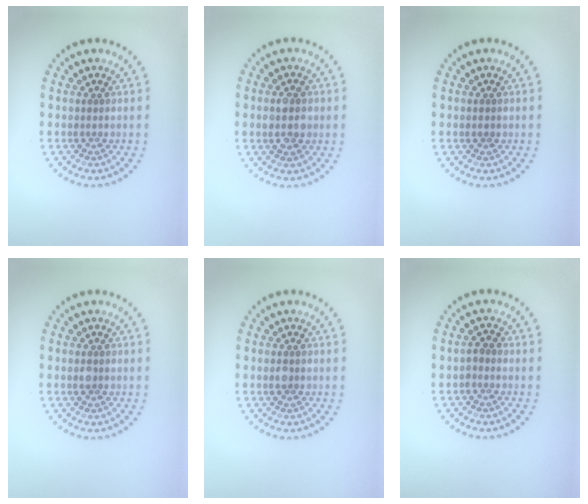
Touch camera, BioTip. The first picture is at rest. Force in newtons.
{"total": 2.8, "press": 2.8, "slide": 0.2}
{"total": 0.7, "press": 0.6, "slide": 0.1}
{"total": 0.9, "press": 0.9, "slide": 0.1}
{"total": 1.0, "press": 1.0, "slide": 0.1}
{"total": 0.9, "press": 0.8, "slide": 0.3}